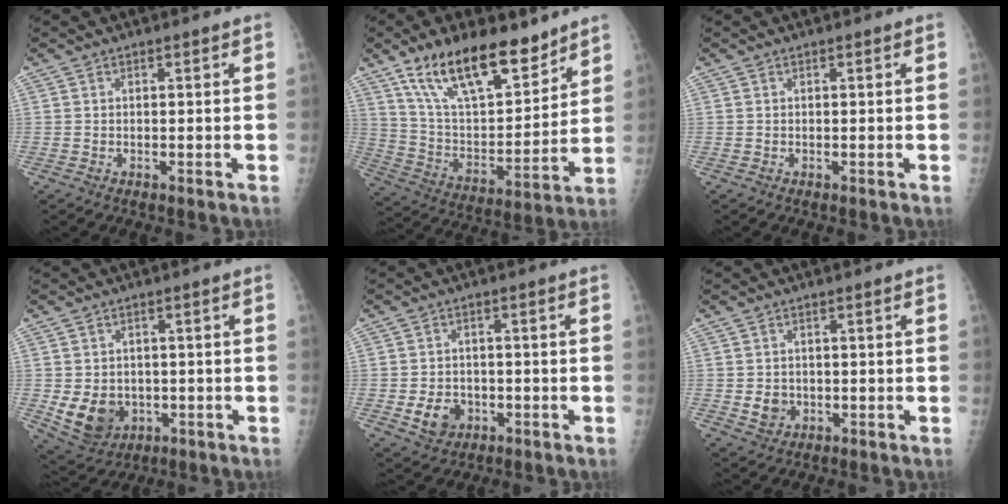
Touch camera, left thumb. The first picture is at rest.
{"total": 20.4, "force": [14.0, 8.3, 12.2], "torque": [-0.166, -0.070, 0.253]}
{"total": 0.0}
{"total": 8.7, "force": [-1.5, 7.2, 4.6], "torque": [-0.060, 0.003, -0.005]}
{"total": 5.6, "force": [-1.7, 4.6, 2.6], "torque": [-0.029, 0.007, -0.023]}
{"total": 3.4, "force": [-0.4, 3.0, 1.4], "torque": [-0.010, 0.001, 0.002]}